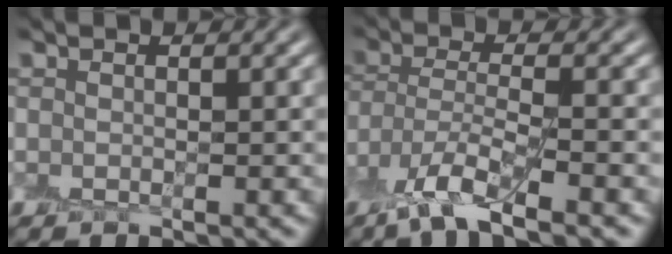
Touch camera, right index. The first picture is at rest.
{"total": 5.6, "force": [-3.7, 1.2, 4.0], "torque": [-0.085, -0.007, -0.082]}